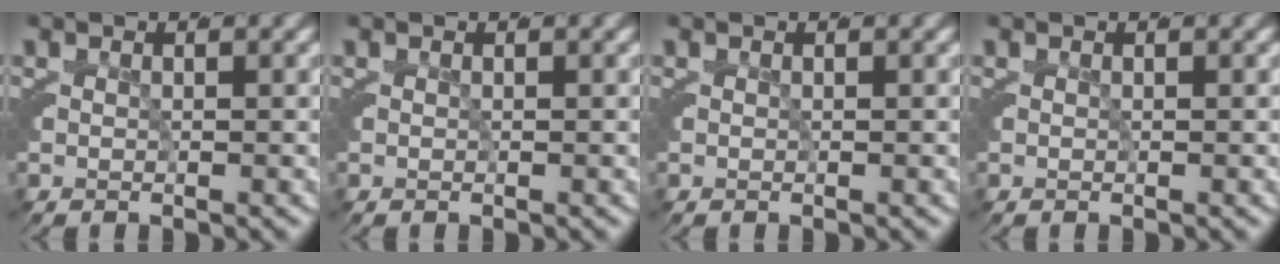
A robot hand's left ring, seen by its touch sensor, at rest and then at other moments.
{"total": 0.0}
{"total": 0.0}
{"total": 0.0}